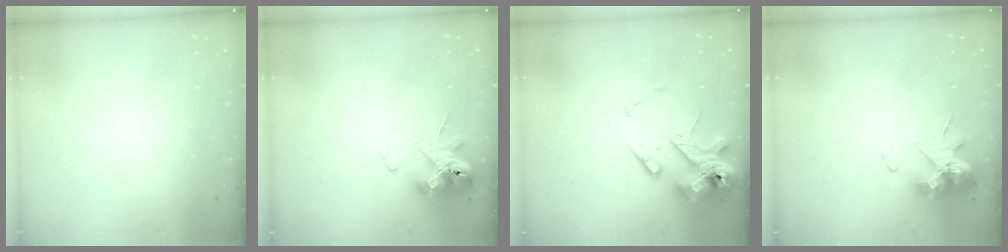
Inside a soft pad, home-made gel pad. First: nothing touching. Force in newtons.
{"total": 11.4, "press": 11.4, "slide": 1.1}
{"total": 15.2, "press": 15.0, "slide": 2.2}
{"total": 13.4, "press": 13.3, "slide": 1.1}